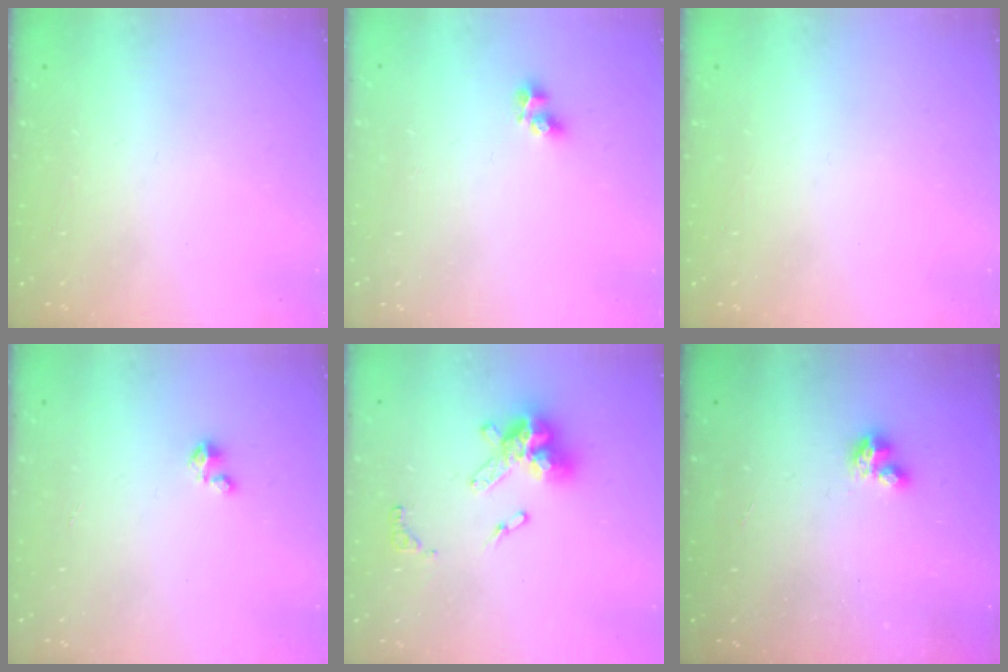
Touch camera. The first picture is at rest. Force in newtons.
{"total": 5.0, "press": 5.0, "slide": 0.4}
{"total": 0.0}
{"total": 1.8, "press": 1.8, "slide": 0.1}
{"total": 14.1, "press": 14.1, "slide": 0.9}
{"total": 3.1, "press": 3.1, "slide": 0.3}